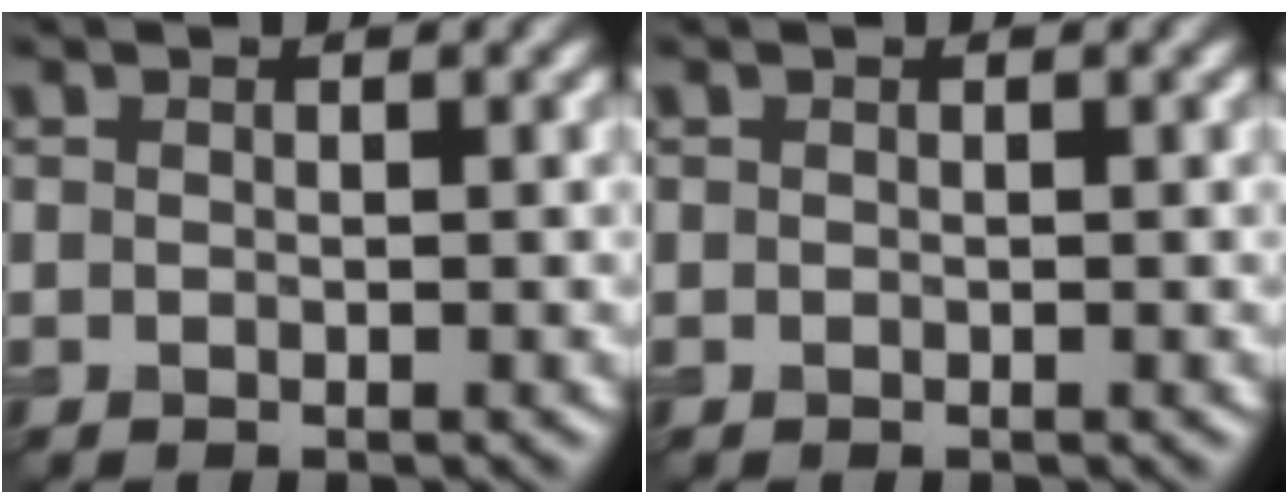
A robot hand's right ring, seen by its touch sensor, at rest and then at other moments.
{"total": 0.0}